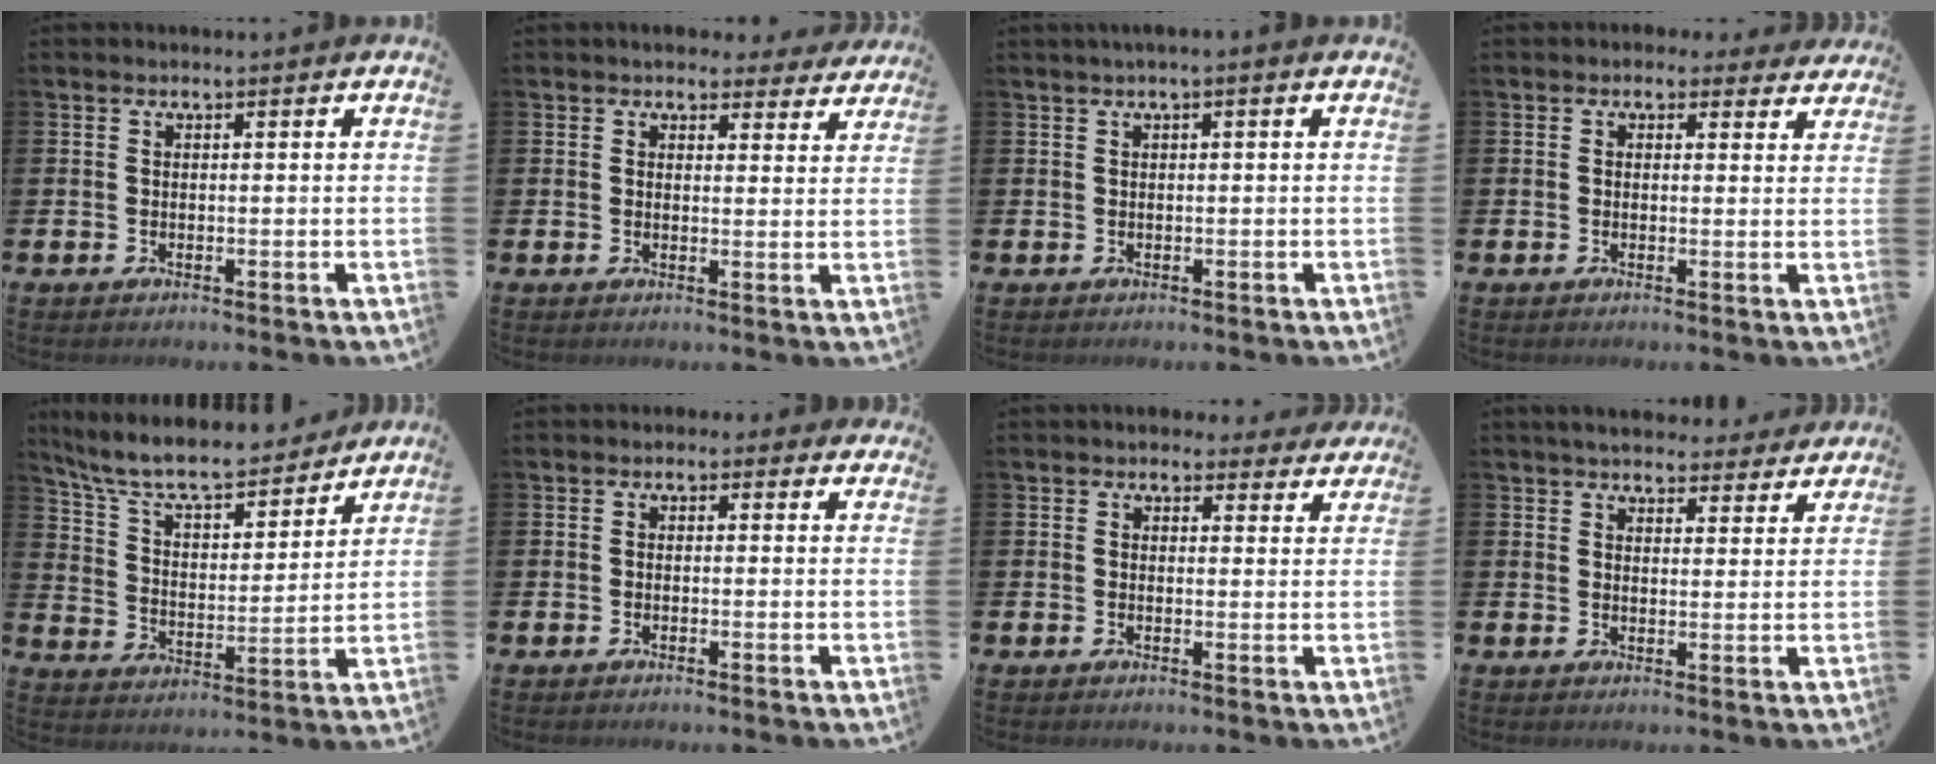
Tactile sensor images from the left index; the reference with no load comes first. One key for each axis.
{"total": 3.5, "fx": 3.2, "fy": 1.3, "fz": 0.4, "tx": 0.001, "ty": -0.018, "tz": 0.055}
{"total": 0.9, "fx": 0.1, "fy": 0.0, "fz": 0.9, "tx": -0.022, "ty": 0.005, "tz": 0.002}
{"total": 1.8, "fx": 1.4, "fy": 1.0, "fz": 0.0, "tx": 0.003, "ty": -0.003, "tz": 0.022}
{"total": 9.1, "fx": 8.3, "fy": 2.1, "fz": 3.2, "tx": -0.096, "ty": -0.059, "tz": 0.141}
{"total": 0.7, "fx": 0.0, "fy": 0.6, "fz": 0.2, "tx": -0.004, "ty": 0.009, "tz": -0.003}
{"total": 2.7, "fx": 2.4, "fy": 1.2, "fz": 0.1, "tx": 0.008, "ty": -0.012, "tz": 0.039}
{"total": 4.8, "fx": 4.6, "fy": 1.3, "fz": 0.6, "tx": -0.017, "ty": -0.025, "tz": 0.082}